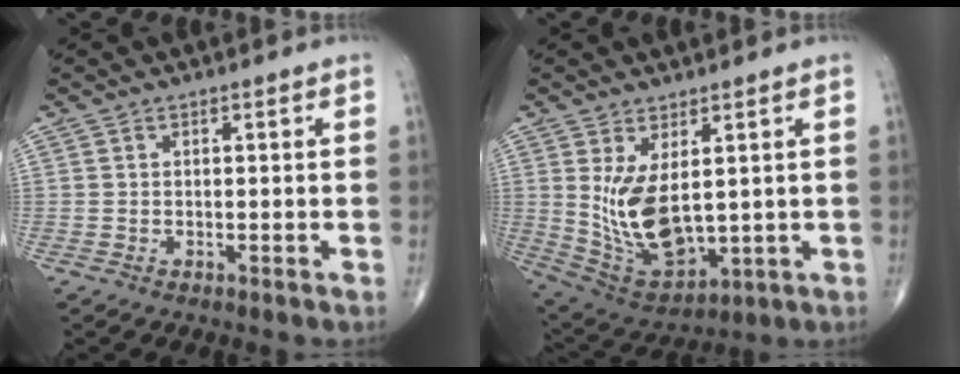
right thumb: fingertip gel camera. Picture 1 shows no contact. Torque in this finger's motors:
{"motor_torque": [0.22, 0.58, 0.82, 0.05, 0.38]}